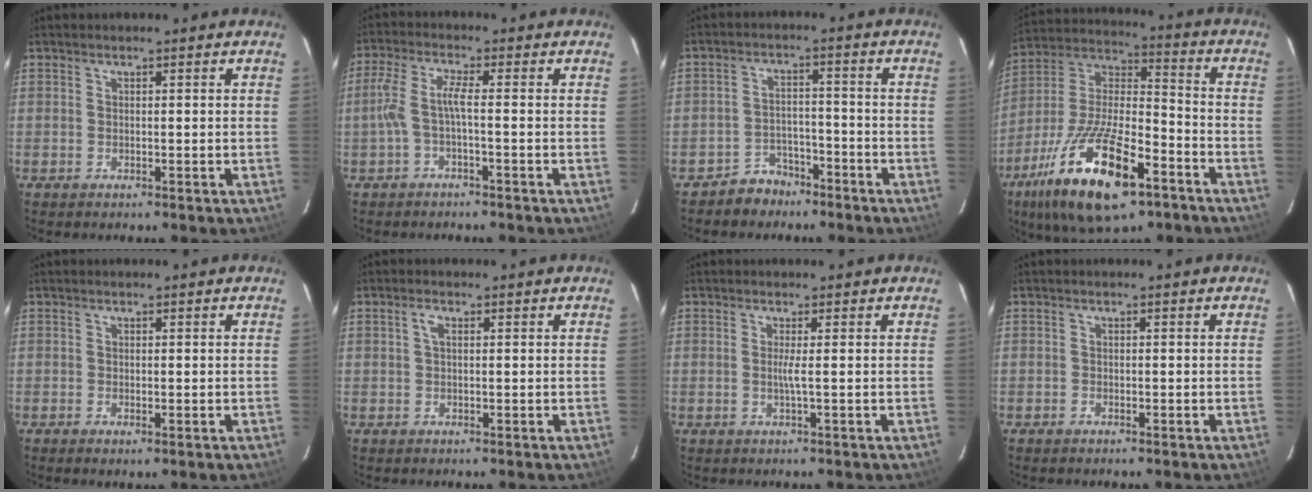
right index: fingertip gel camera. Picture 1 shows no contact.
{"total": 4.5, "force": [-1.5, 0.1, 4.2], "torque": [-0.101, 0.005, -0.028]}
{"total": 5.5, "force": [-4.3, 3.5, 0.3], "torque": [-0.016, 0.022, -0.068]}
{"total": 22.5, "force": [-12.2, 8.4, 16.9], "torque": [-0.330, -0.028, -0.213]}
{"total": 0.9, "force": [-0.3, 0.3, 0.8], "torque": [-0.016, -0.003, -0.006]}
{"total": 1.4, "force": [0.3, 0.6, 1.2], "torque": [-0.026, 0.004, 0.004]}
{"total": 1.4, "force": [-0.1, -0.6, 1.3], "torque": [-0.016, -0.005, -0.003]}
{"total": 0.6, "force": [-0.5, 0.3, 0.0], "torque": [-0.002, 0.001, -0.012]}